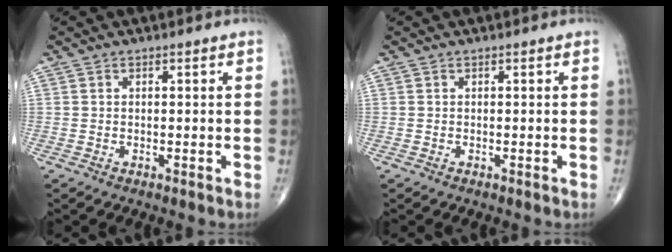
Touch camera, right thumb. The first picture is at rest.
{"total": 0.0}